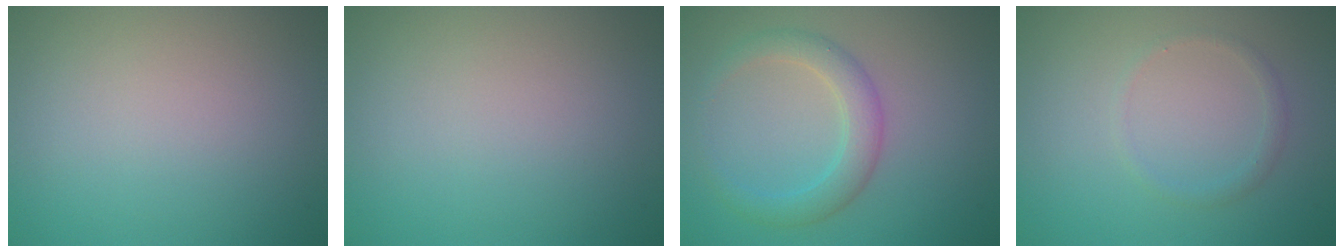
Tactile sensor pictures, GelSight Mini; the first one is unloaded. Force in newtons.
{"total": 0.0}
{"total": 3.1, "press": 3.1, "slide": 0.1}
{"total": 0.9, "press": 0.9, "slide": 0.1}